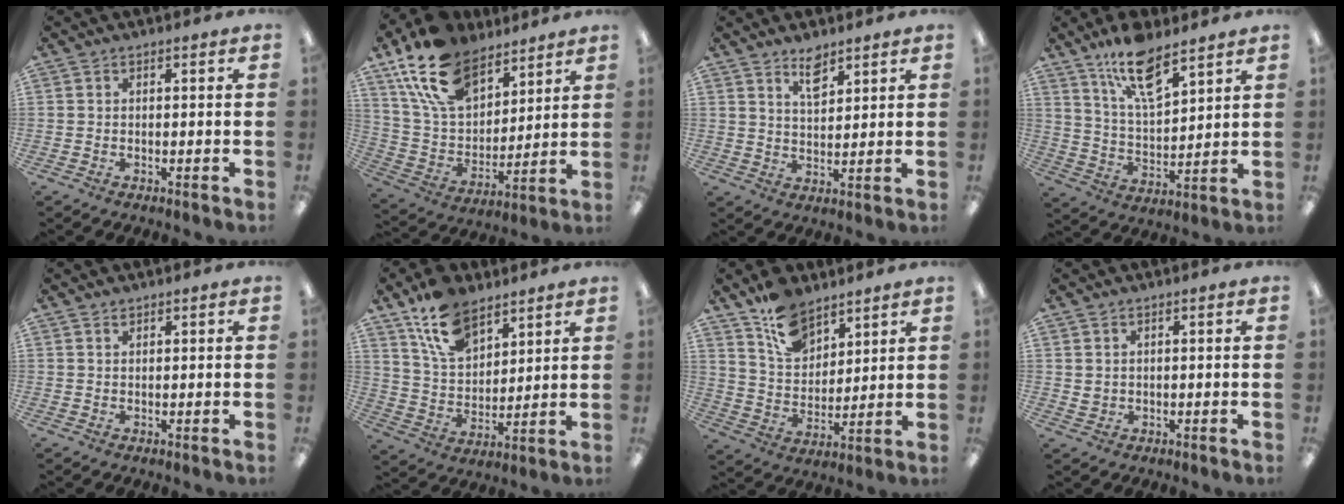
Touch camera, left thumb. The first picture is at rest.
{"total": 19.4, "force": [13.1, 10.8, 9.4], "torque": [-0.185, -0.063, 0.245]}
{"total": 5.8, "force": [4.6, 2.5, 2.7], "torque": [-0.031, -0.027, 0.079]}
{"total": 13.6, "force": [9.6, 5.0, 8.3], "torque": [-0.142, -0.045, 0.169]}
{"total": 1.0, "force": [1.0, 0.4, 0.2], "torque": [-0.004, -0.001, 0.019]}
{"total": 13.9, "force": [9.5, 7.7, 6.7], "torque": [-0.136, -0.036, 0.182]}
{"total": 12.2, "force": [8.8, 7.1, 4.7], "torque": [-0.091, -0.042, 0.172]}
{"total": 1.6, "force": [1.2, 1.1, 0.3], "torque": [-0.007, 0.000, 0.022]}